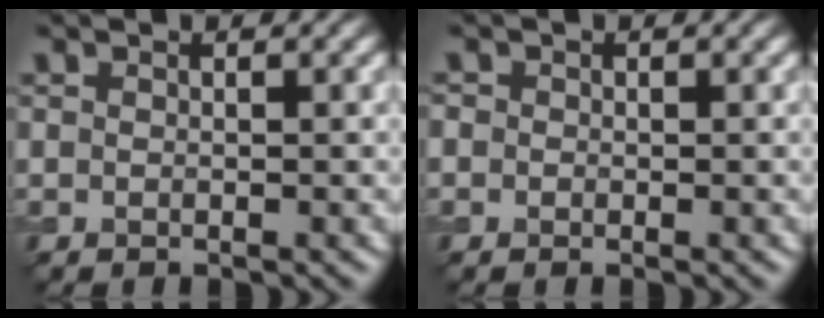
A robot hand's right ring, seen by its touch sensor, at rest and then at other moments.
{"total": 0.6, "force": [0.0, 0.6, 0.1], "torque": [0.001, 0.002, -0.004]}